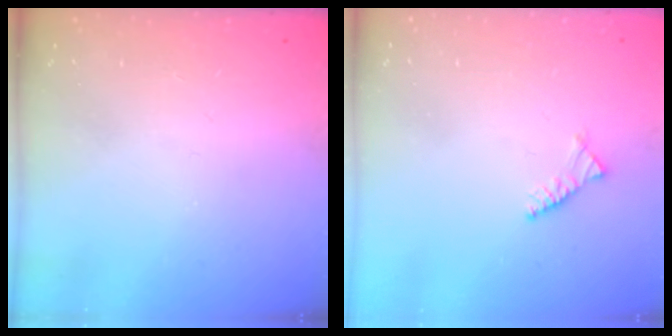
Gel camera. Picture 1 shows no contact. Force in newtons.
{"total": 3.0, "press": 2.9, "slide": 0.8}